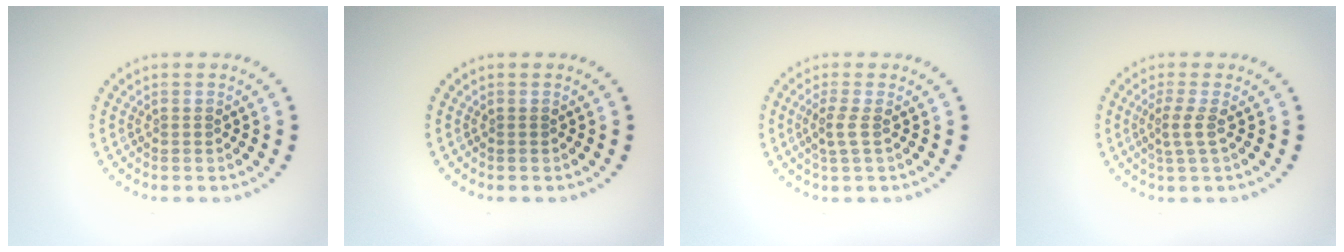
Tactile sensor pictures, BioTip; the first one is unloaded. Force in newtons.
{"total": 0.0}
{"total": 1.6, "press": 1.3, "slide": 1.0}
{"total": 1.7, "press": 1.1, "slide": 1.3}